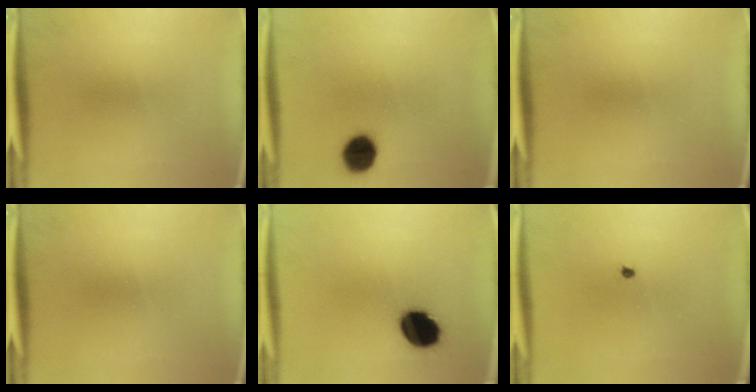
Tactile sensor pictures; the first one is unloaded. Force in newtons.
{"total": 8.6}
{"total": 0.0}
{"total": 0.0}
{"total": 11.7}
{"total": 0.5}